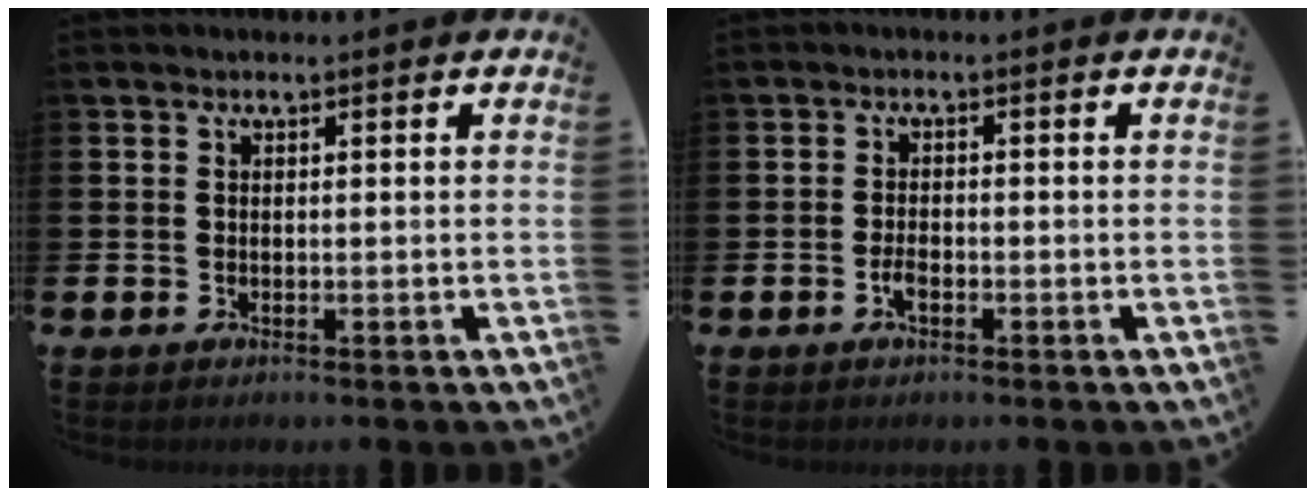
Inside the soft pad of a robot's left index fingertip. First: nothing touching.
{"total": 1.8, "force": [-0.9, 0.7, 1.4], "torque": [-0.030, 0.004, -0.016]}